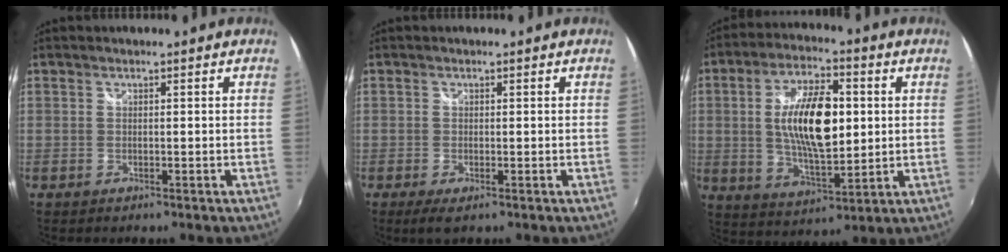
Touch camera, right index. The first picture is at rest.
{"total": 2.1, "force": [-0.8, 0.5, 1.8], "torque": [-0.036, -0.010, -0.012]}
{"total": 15.2, "force": [1.6, 6.4, 13.7], "torque": [-0.250, 0.003, 0.031]}